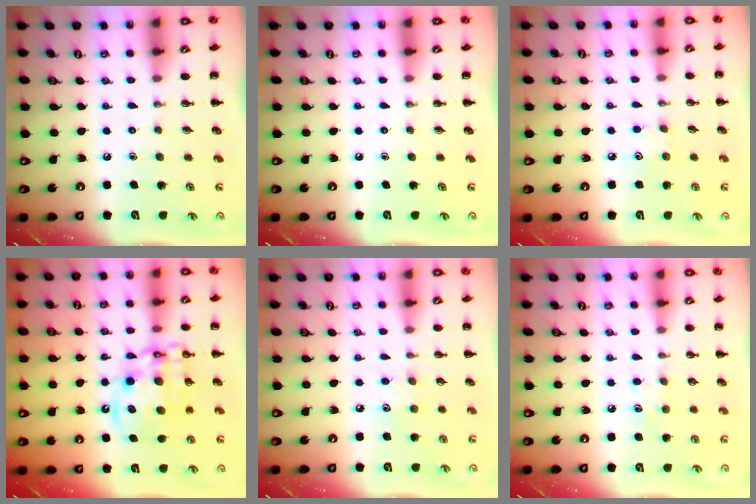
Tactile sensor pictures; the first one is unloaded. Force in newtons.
{"total": 0.0}
{"total": 4.8, "press": 4.7, "slide": 1.0}
{"total": 13.9, "press": 13.5, "slide": 3.1}
{"total": 5.2, "press": 5.1, "slide": 1.3}
{"total": 5.5, "press": 5.3, "slide": 1.5}